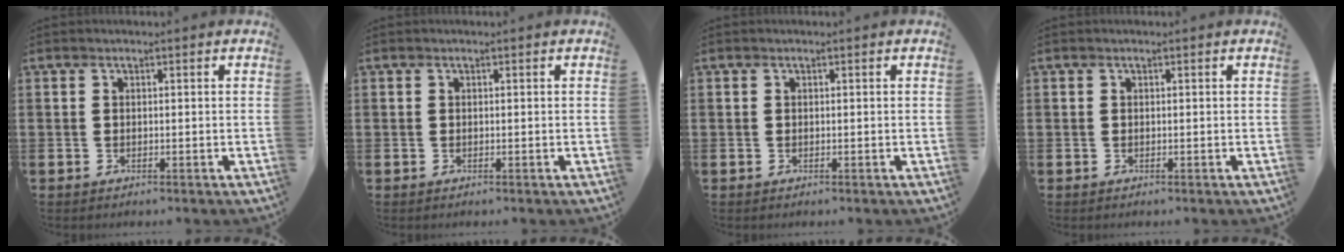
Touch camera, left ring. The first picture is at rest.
{"total": 0.0}
{"total": 0.0}
{"total": 0.0}